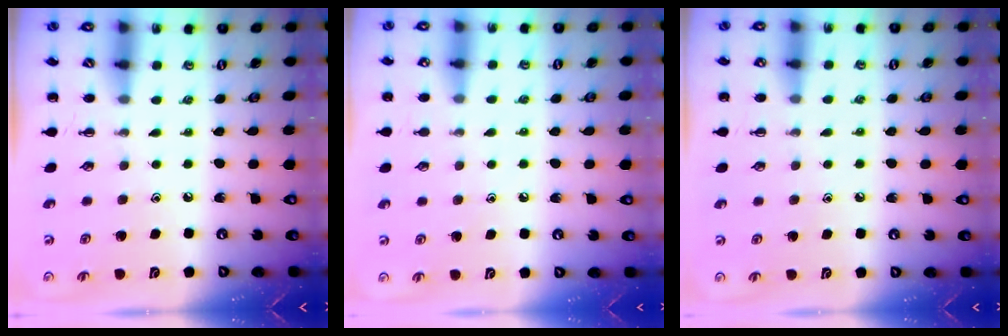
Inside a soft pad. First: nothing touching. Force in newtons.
{"total": 4.8, "press": 4.5, "slide": 1.6}
{"total": 5.6, "press": 5.3, "slide": 1.8}